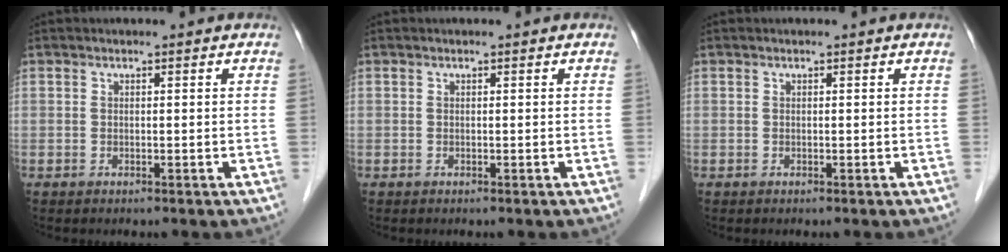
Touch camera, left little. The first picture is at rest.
{"total": 0.0}
{"total": 0.0}